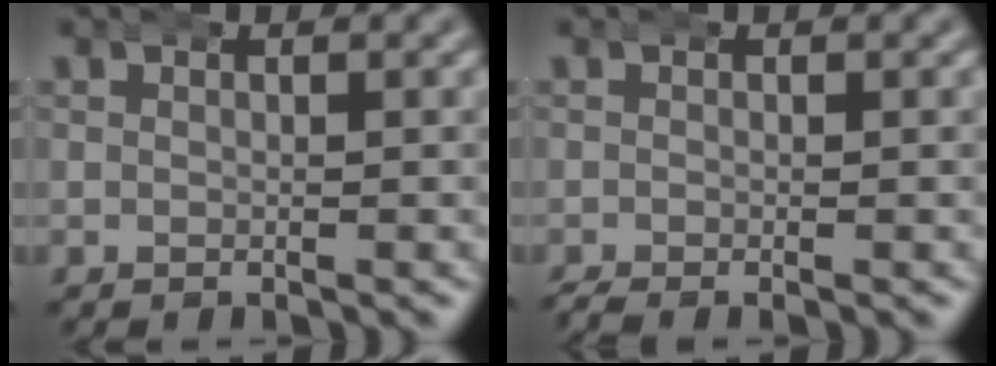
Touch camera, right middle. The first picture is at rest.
{"total": 1.2, "force": [-1.2, 0.2, 0.3], "torque": [-0.007, -0.006, -0.018]}